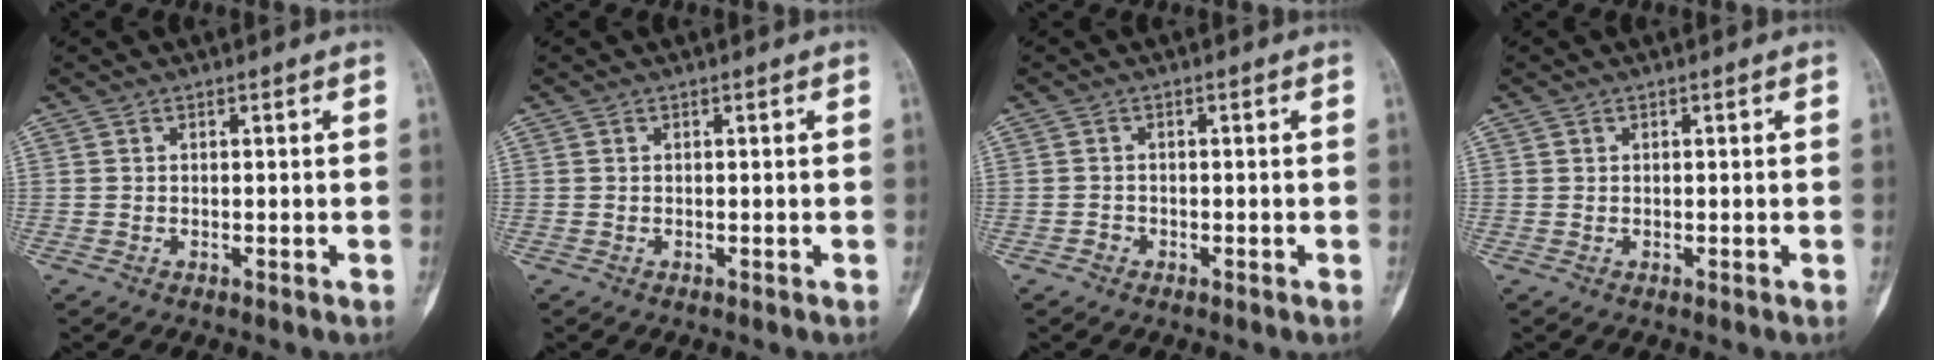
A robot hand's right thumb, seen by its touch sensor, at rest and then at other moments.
{"total": 0.0}
{"total": 1.1, "force": [-0.6, 0.9, 0.1], "torque": [0.002, 0.005, -0.016]}
{"total": 0.0}